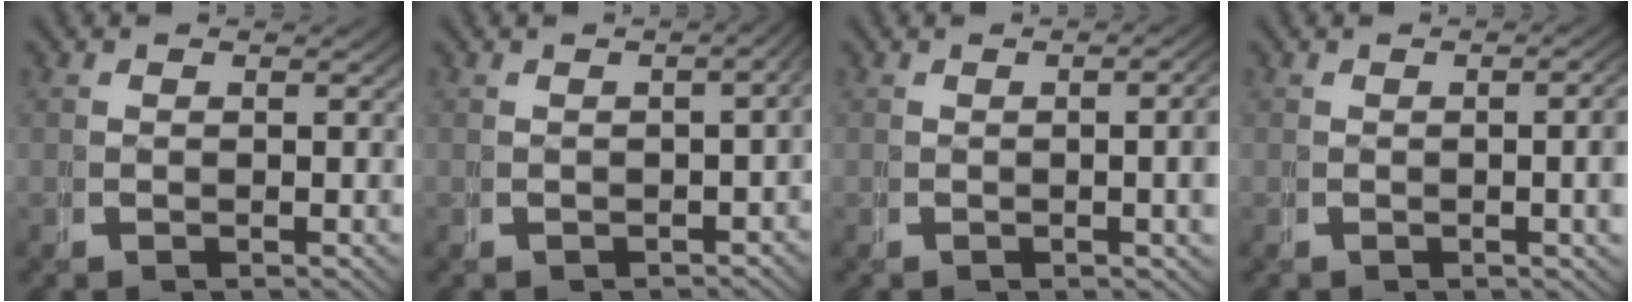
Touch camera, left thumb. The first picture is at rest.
{"total": 3.3, "force": [-0.6, 1.5, 2.9], "torque": [-0.032, 0.012, -0.013]}
{"total": 4.1, "force": [0.2, 1.2, 3.9], "torque": [-0.040, 0.011, -0.004]}
{"total": 3.4, "force": [0.0, 0.9, 3.3], "torque": [-0.036, 0.007, -0.004]}